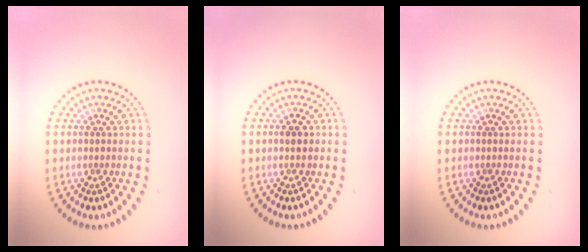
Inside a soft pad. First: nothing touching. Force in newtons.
{"total": 1.5, "press": 1.5, "slide": 0.1}
{"total": 0.0}